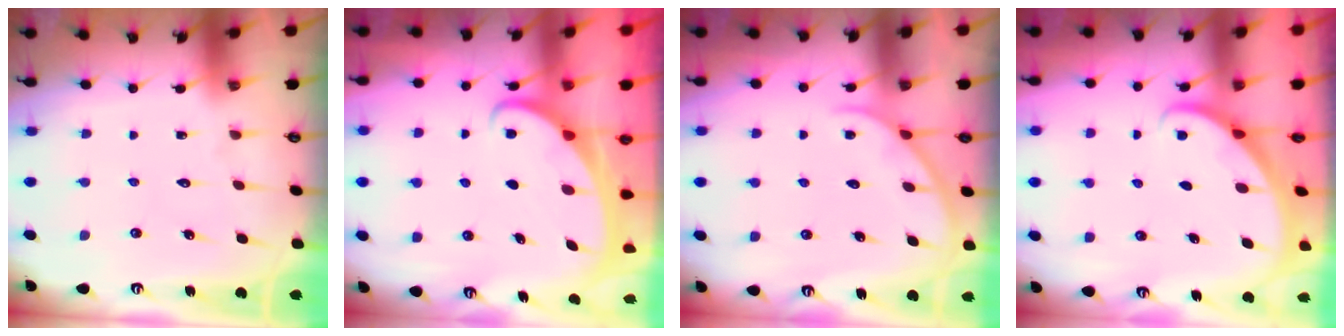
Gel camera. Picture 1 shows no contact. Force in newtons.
{"total": 2.3, "press": 2.3, "slide": 0.3}
{"total": 1.2, "press": 1.1, "slide": 0.2}
{"total": 2.0, "press": 2.0, "slide": 0.1}